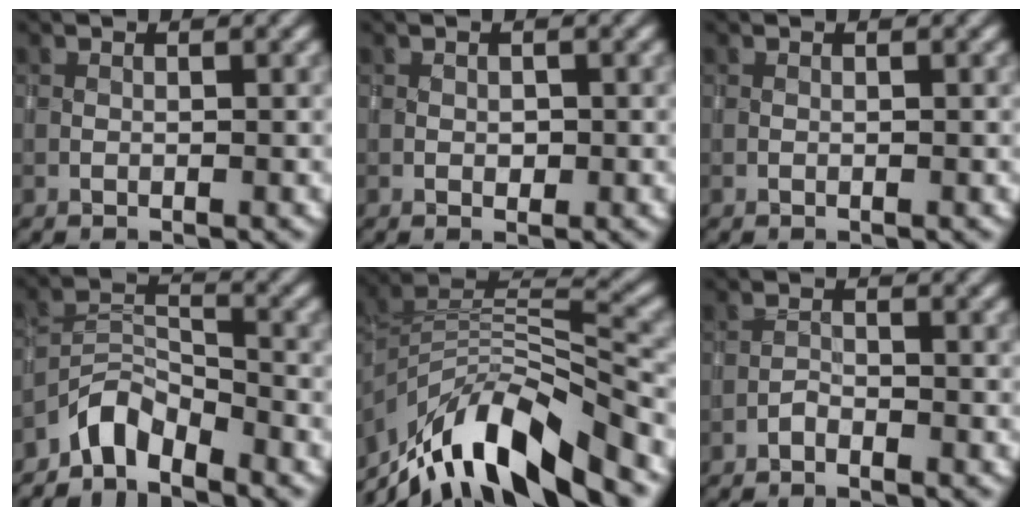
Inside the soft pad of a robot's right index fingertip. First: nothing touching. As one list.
[{"total": 0.6, "force": [0.0, 0.5, 0.3], "torque": [-0.003, -0.001, -0.001]}, {"total": 0.0}, {"total": 3.8, "force": [-3.2, 1.4, 1.4], "torque": [-0.021, 0.011, -0.073]}, {"total": 10.5, "force": [-6.6, 3.3, 7.4], "torque": [-0.130, 0.009, -0.121]}, {"total": 0.9, "force": [-0.8, 0.3, 0.2], "torque": [-0.003, 0.005, -0.019]}]